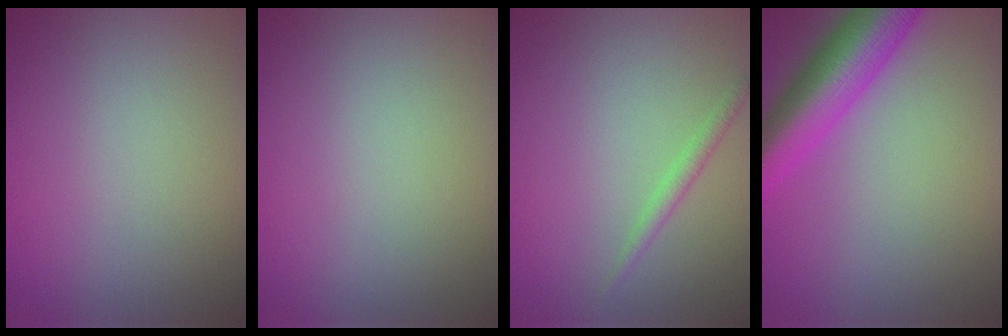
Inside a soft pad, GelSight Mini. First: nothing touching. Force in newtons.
{"total": 0.0}
{"total": 1.2, "press": 1.2, "slide": 0.0}
{"total": 7.4, "press": 7.4, "slide": 0.5}